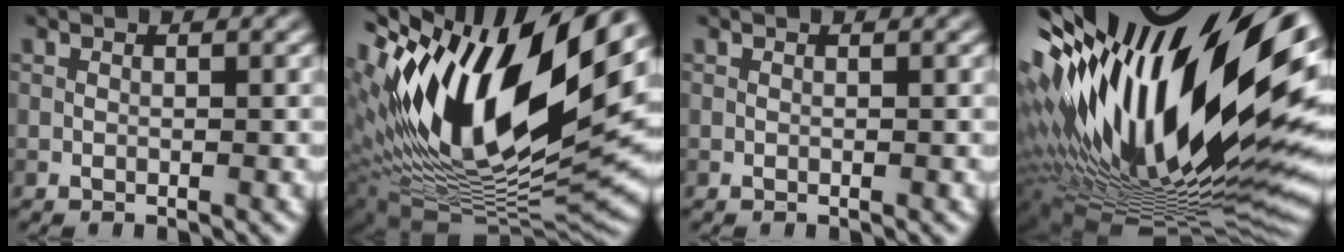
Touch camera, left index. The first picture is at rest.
{"total": 17.5, "force": [4.7, 7.2, 15.2], "torque": [-0.272, 0.013, 0.075]}
{"total": 0.0}
{"total": 19.9, "force": [3.6, 7.6, 18.1], "torque": [-0.326, -0.023, 0.070]}